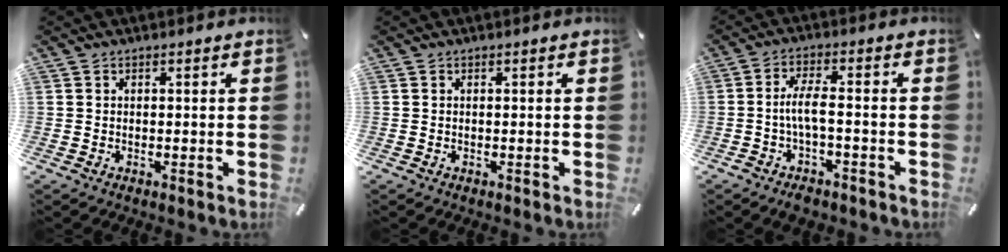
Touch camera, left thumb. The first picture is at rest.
{"total": 0.0}
{"total": 6.7, "force": [-2.1, 2.0, 6.1], "torque": [-0.122, 0.005, -0.040]}